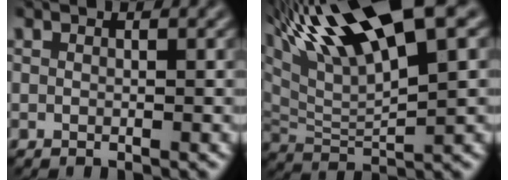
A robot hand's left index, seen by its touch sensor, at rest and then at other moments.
{"total": 12.8, "force": [7.2, 3.4, 10.0], "torque": [-0.184, 0.022, 0.123]}